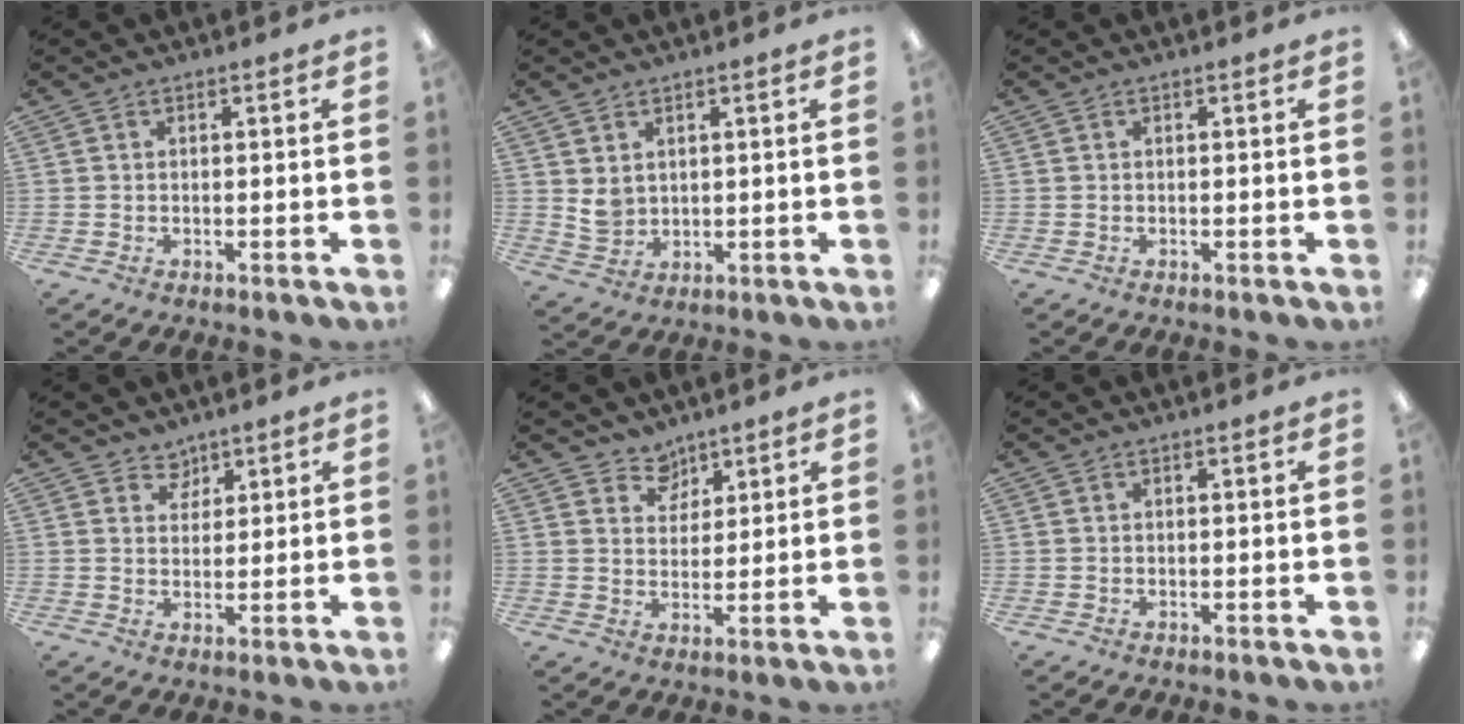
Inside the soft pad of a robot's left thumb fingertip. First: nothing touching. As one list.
[{"total": 3.8, "force": [2.3, 2.7, 1.2], "torque": [-0.022, -0.008, 0.044]}, {"total": 0.0}, {"total": 4.0, "force": [3.1, 2.6, 0.0], "torque": [0.002, -0.016, 0.056]}, {"total": 5.4, "force": [4.3, 3.4, 0.0], "torque": [0.002, -0.029, 0.078]}, {"total": 0.0}]